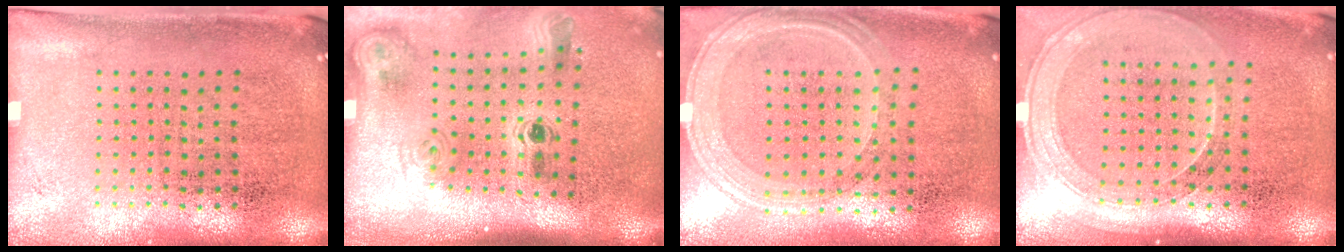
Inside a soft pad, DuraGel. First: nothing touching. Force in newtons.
{"total": 2.2, "press": 1.5, "slide": 1.7}
{"total": 1.2, "press": 1.1, "slide": 0.4}
{"total": 1.7, "press": 1.5, "slide": 0.7}